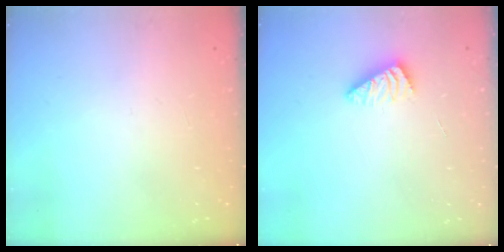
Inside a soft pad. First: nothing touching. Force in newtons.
{"total": 2.2, "press": 2.2, "slide": 0.4}